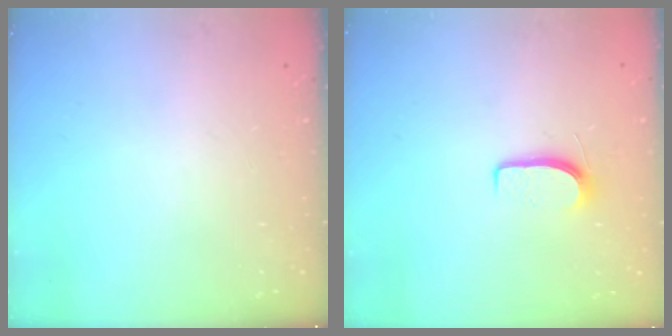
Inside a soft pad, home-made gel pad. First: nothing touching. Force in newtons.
{"total": 6.1, "press": 6.0, "slide": 0.7}